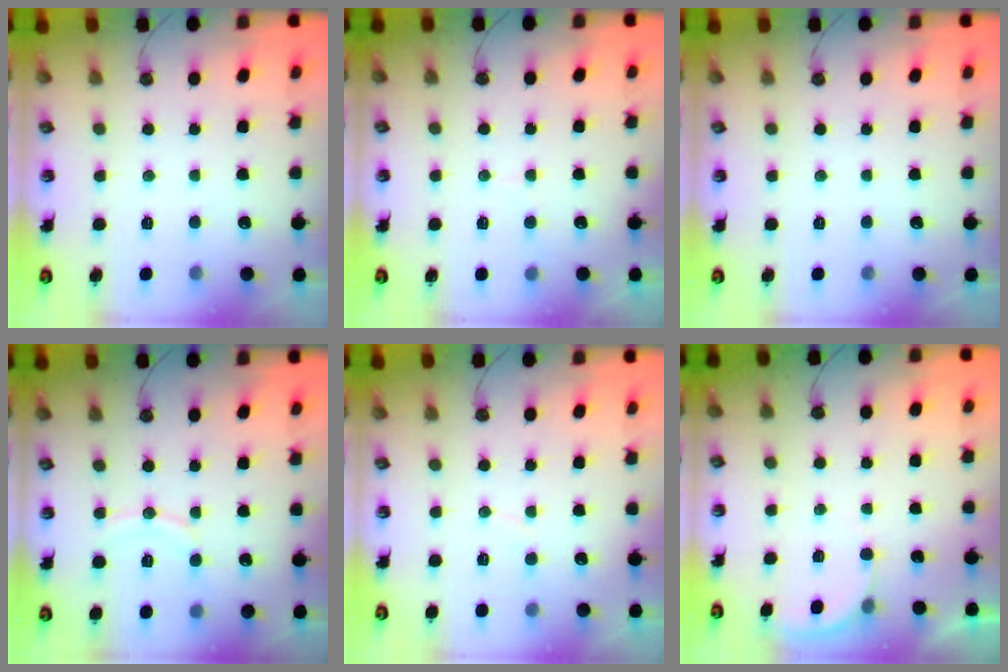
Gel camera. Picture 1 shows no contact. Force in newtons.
{"total": 3.7, "press": 3.7, "slide": 0.4}
{"total": 0.0}
{"total": 7.2, "press": 7.2, "slide": 0.9}
{"total": 5.1, "press": 5.0, "slide": 0.4}
{"total": 2.9, "press": 2.9, "slide": 0.2}